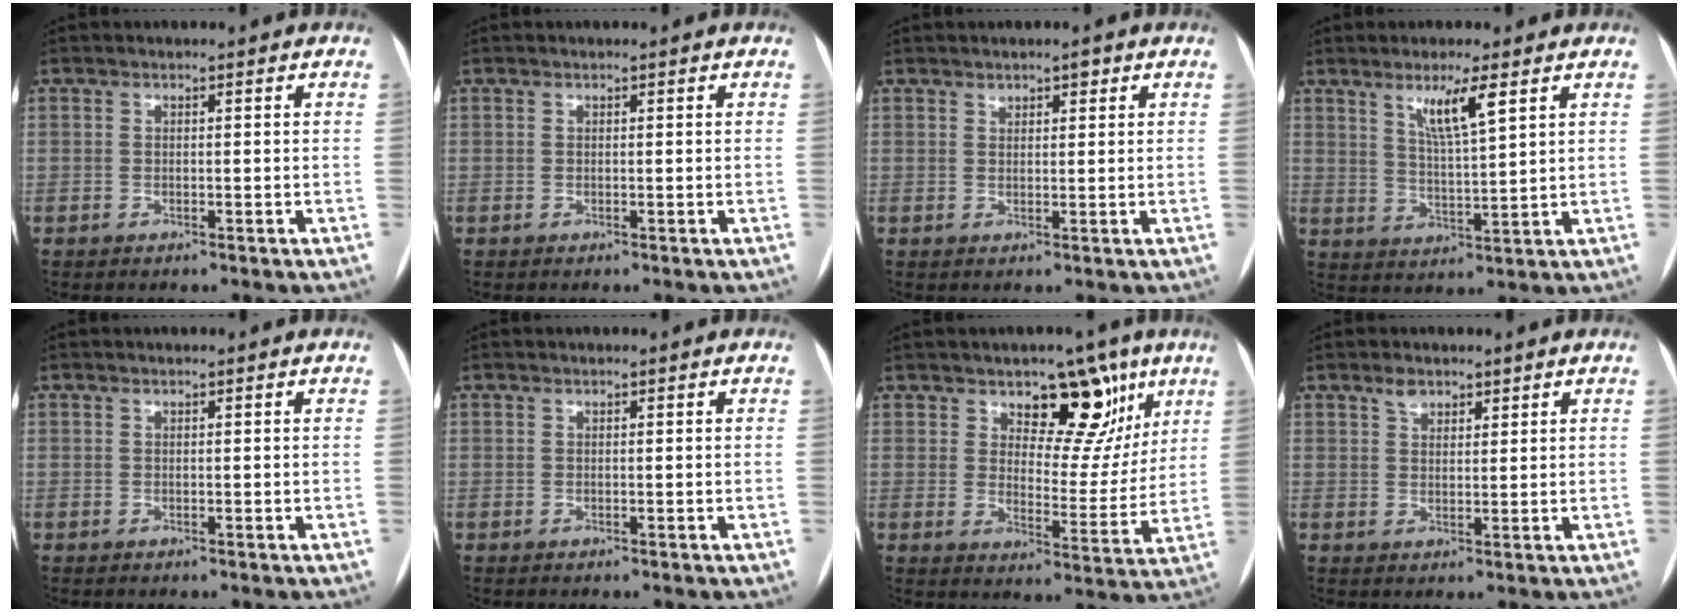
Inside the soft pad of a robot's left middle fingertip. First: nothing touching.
{"total": 0.0}
{"total": 1.8, "force": [1.3, 0.8, 1.0], "torque": [-0.018, 0.002, 0.020]}
{"total": 6.4, "force": [3.6, 0.1, 5.3], "torque": [-0.099, -0.009, 0.067]}
{"total": 0.0}
{"total": 0.0}
{"total": 10.7, "force": [6.8, 5.8, 5.8], "torque": [-0.060, 0.006, 0.100]}
{"total": 2.6, "force": [2.0, 1.3, 1.1], "torque": [-0.024, 0.003, 0.036]}